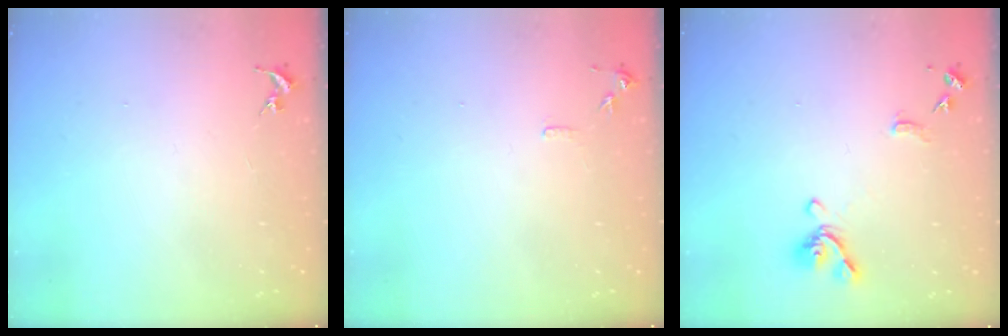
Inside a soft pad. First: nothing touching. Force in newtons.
{"total": 6.1, "press": 6.0, "slide": 0.7}
{"total": 11.0, "press": 10.9, "slide": 1.2}